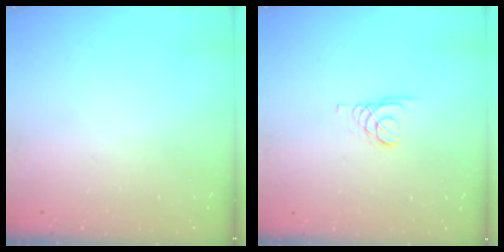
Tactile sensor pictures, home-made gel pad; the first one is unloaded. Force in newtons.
{"total": 1.4, "press": 1.4, "slide": 0.2}